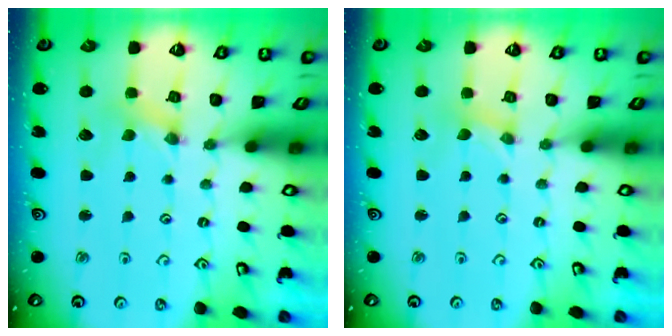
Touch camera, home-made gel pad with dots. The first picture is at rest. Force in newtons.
{"total": 0.0}